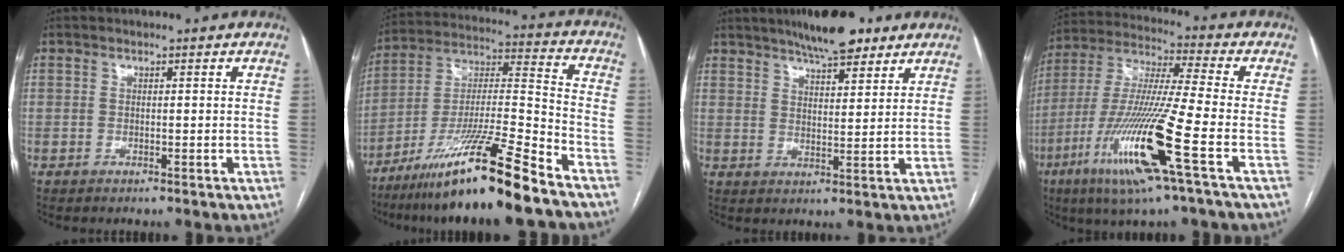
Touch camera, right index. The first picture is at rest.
{"total": 18.3, "force": [-13.4, -0.9, 12.4], "torque": [-0.247, -0.025, -0.240]}
{"total": 9.6, "force": [7.5, 2.3, 5.6], "torque": [-0.084, 0.010, 0.119]}
{"total": 18.1, "force": [-7.3, -0.4, 16.5], "torque": [-0.351, -0.028, -0.142]}